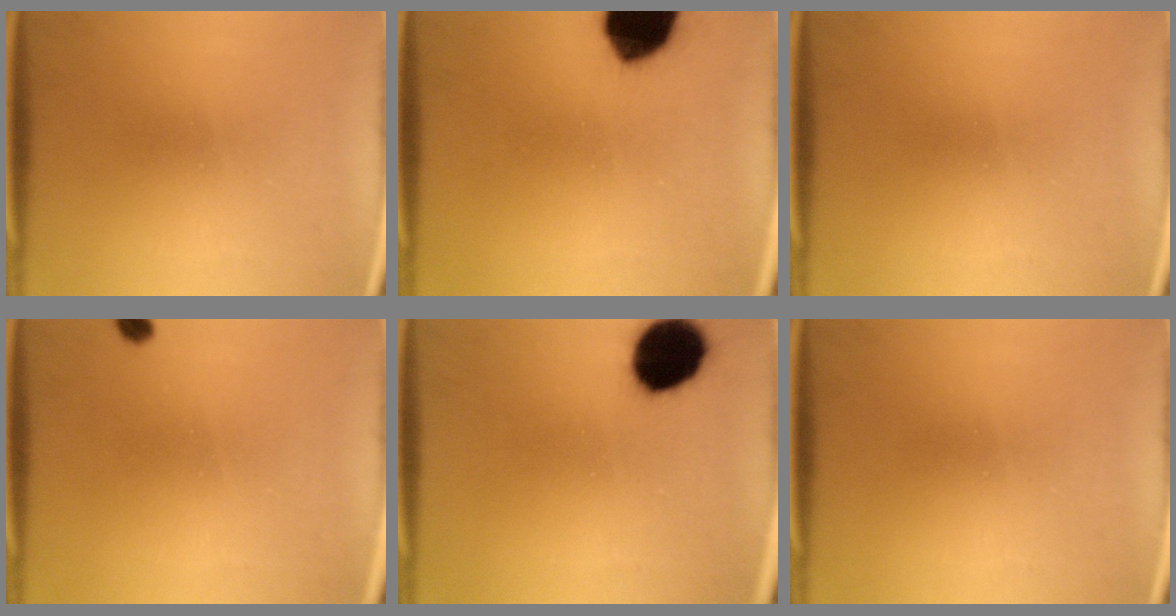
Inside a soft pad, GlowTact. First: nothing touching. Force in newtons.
{"total": 17.9}
{"total": 0.0}
{"total": 1.2}
{"total": 14.1}
{"total": 0.0}